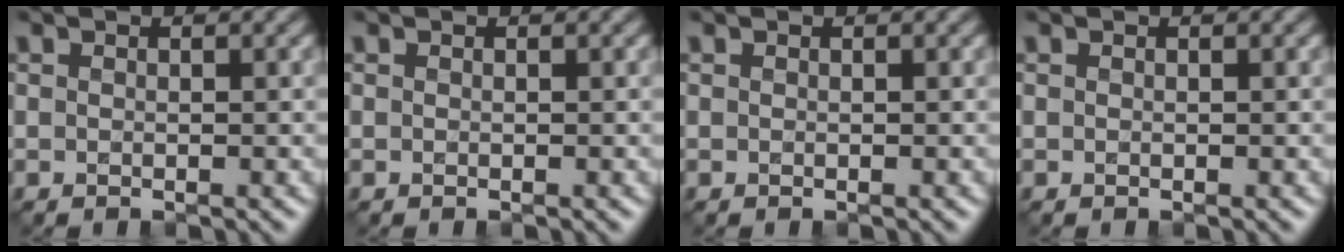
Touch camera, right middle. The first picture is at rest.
{"total": 0.0}
{"total": 0.0}
{"total": 0.0}